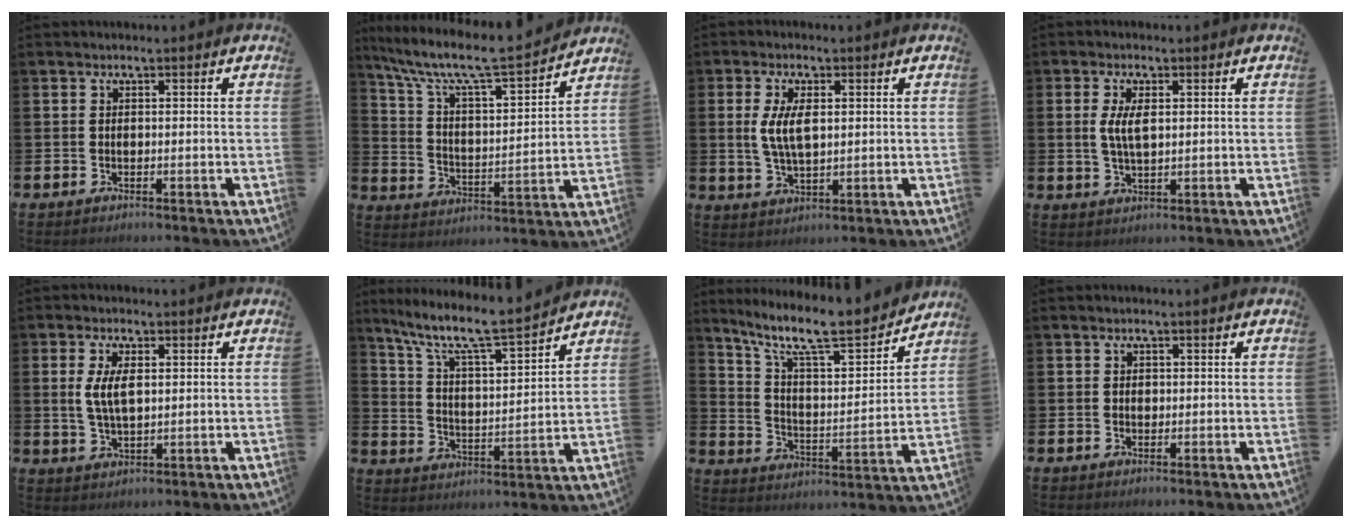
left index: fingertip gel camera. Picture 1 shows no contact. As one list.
[{"total": 8.5, "force": [7.5, 1.0, 3.8], "torque": [-0.114, -0.055, 0.124]}, {"total": 5.1, "force": [1.4, 2.4, 4.3], "torque": [-0.082, 0.005, 0.023]}, {"total": 3.9, "force": [1.1, 1.6, 3.3], "torque": [-0.061, 0.004, 0.017]}, {"total": 4.6, "force": [1.3, 2.1, 3.8], "torque": [-0.072, 0.005, 0.020]}, {"total": 8.2, "force": [7.4, 0.4, 3.6], "torque": [-0.108, -0.053, 0.121]}, {"total": 10.1, "force": [8.6, 1.4, 5.0], "torque": [-0.131, -0.061, 0.142]}, {"total": 0.8, "force": [0.3, 0.7, 0.3], "torque": [0.001, 0.004, 0.003]}]